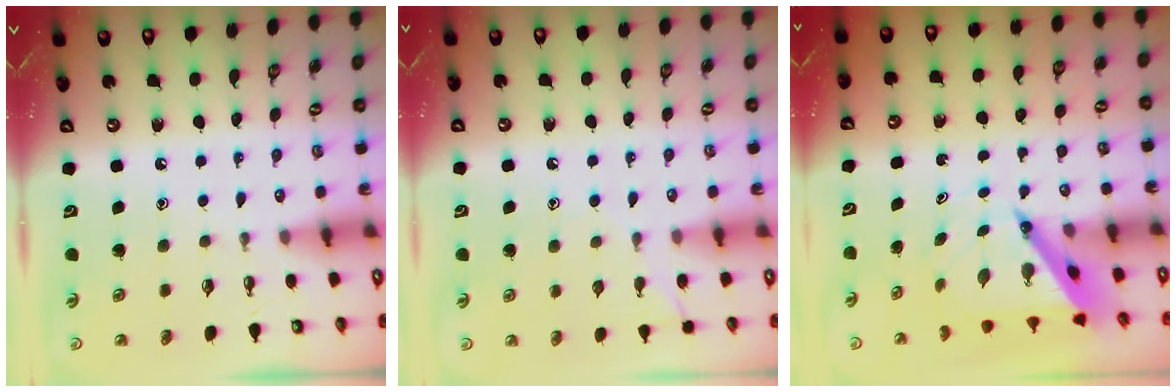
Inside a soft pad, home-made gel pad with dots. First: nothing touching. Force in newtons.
{"total": 5.7, "press": 5.7, "slide": 0.6}
{"total": 6.2, "press": 6.2, "slide": 0.7}